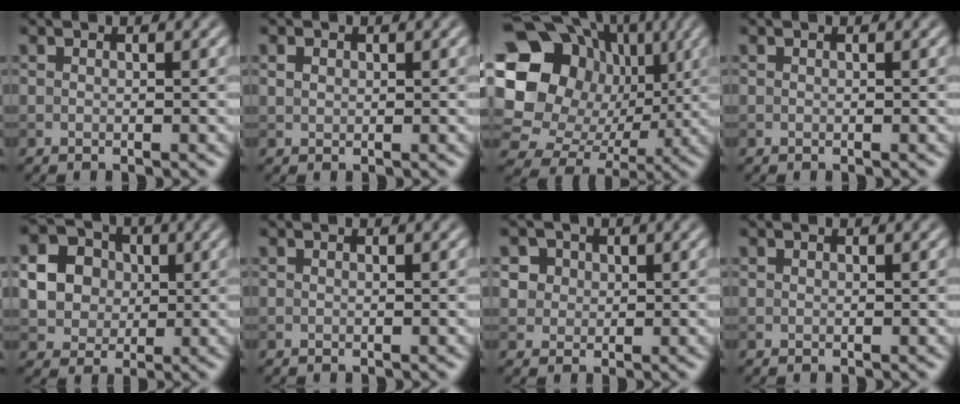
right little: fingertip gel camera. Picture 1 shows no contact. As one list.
[{"total": 1.0, "force": [0.4, 0.8, 0.5], "torque": [-0.010, 0.001, 0.006]}, {"total": 18.6, "force": [3.3, 16.4, 8.1], "torque": [-0.191, 0.038, 0.049]}, {"total": 0.0}, {"total": 5.2, "force": [0.4, 4.6, 2.2], "torque": [-0.049, 0.007, -0.001]}, {"total": 0.0}, {"total": 3.8, "force": [1.6, 3.1, 1.5], "torque": [-0.028, 0.010, 0.027]}, {"total": 0.0}]